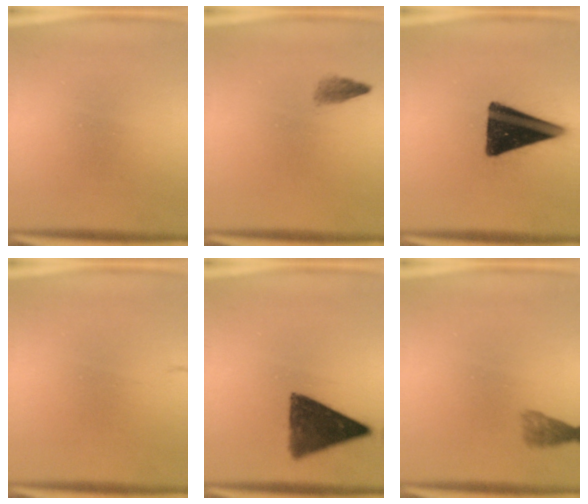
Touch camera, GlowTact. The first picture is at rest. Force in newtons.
{"total": 1.5}
{"total": 15.8}
{"total": 1.6}
{"total": 9.2}
{"total": 2.4}